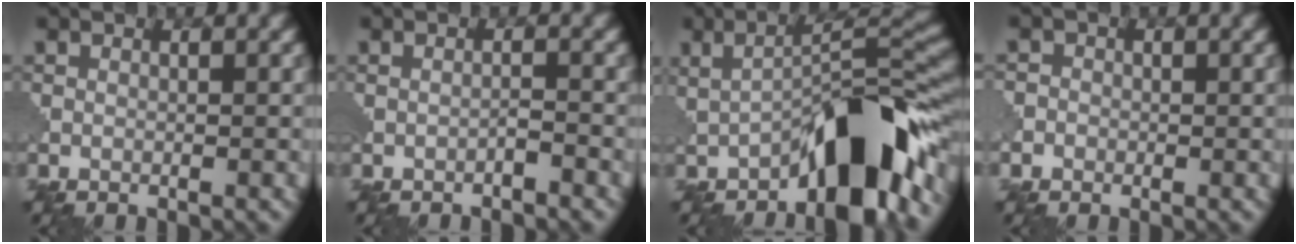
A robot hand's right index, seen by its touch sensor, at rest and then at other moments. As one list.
[{"total": 0.9, "force": [-0.7, 0.0, 0.6], "torque": [-0.012, 0.002, -0.015]}, {"total": 8.8, "force": [-3.7, 2.4, 7.6], "torque": [-0.098, 0.017, -0.065]}, {"total": 1.8, "force": [-0.3, 1.8, 0.4], "torque": [0.006, 0.011, -0.024]}]